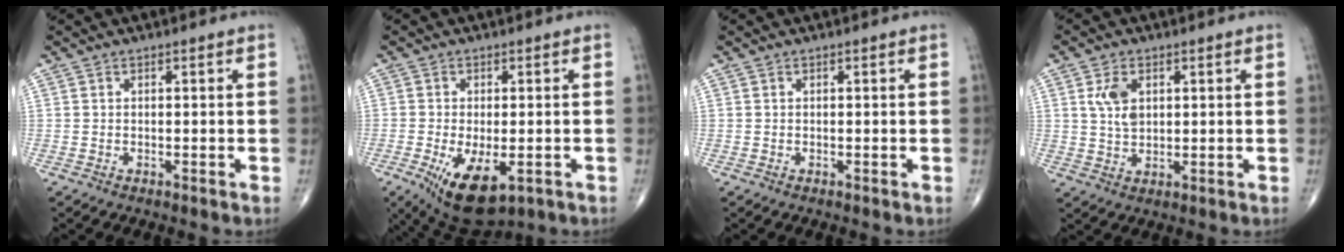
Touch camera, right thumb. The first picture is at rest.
{"total": 10.7, "force": [-4.2, 4.9, 8.5], "torque": [-0.139, -0.015, -0.055]}
{"total": 0.0}
{"total": 5.2, "force": [1.6, 3.1, 3.8], "torque": [-0.066, -0.008, 0.035]}